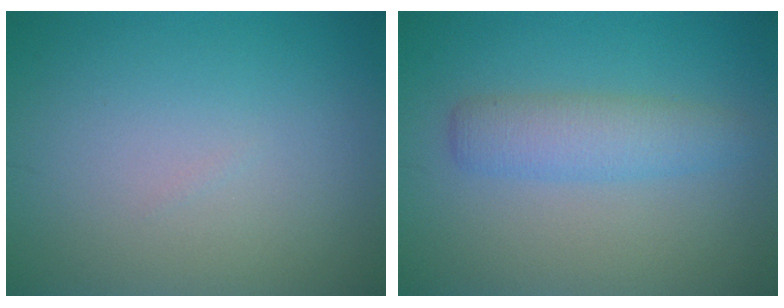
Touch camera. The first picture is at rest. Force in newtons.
{"total": 3.2, "press": 3.2, "slide": 0.1}